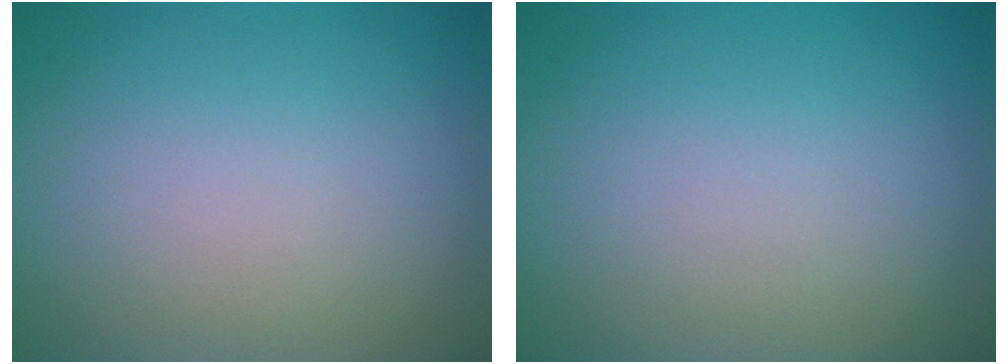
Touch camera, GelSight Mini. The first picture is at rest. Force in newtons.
{"total": 0.0}